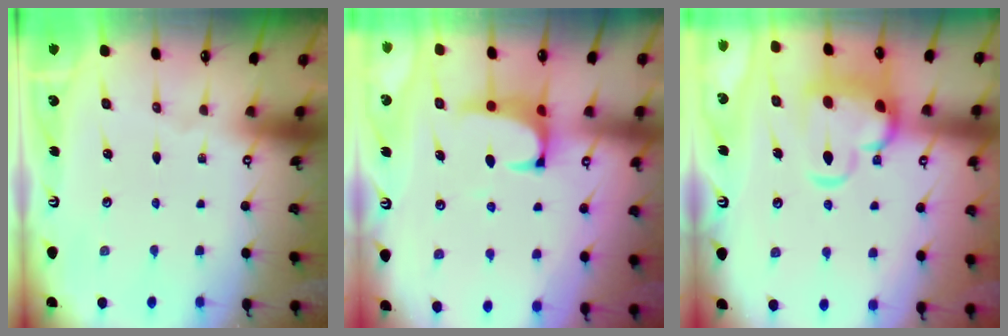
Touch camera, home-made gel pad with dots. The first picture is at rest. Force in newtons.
{"total": 1.6, "press": 1.3, "slide": 0.8}
{"total": 7.3, "press": 7.1, "slide": 1.7}